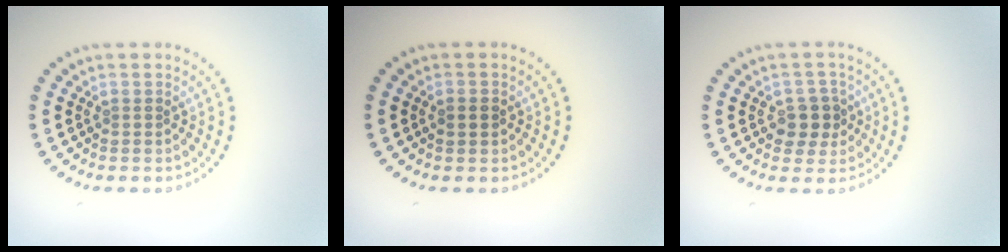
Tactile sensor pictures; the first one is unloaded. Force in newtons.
{"total": 1.5, "press": 1.5, "slide": 0.0}
{"total": 2.7, "press": 2.5, "slide": 1.0}